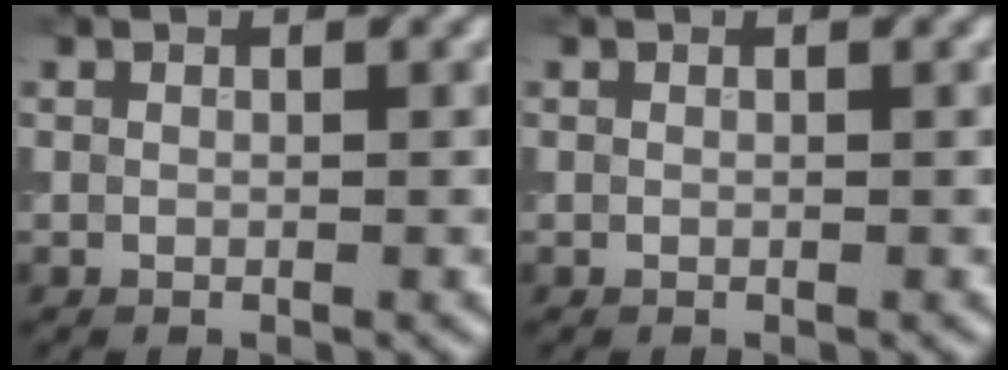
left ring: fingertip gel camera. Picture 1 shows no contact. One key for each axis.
{"total": 0.0}